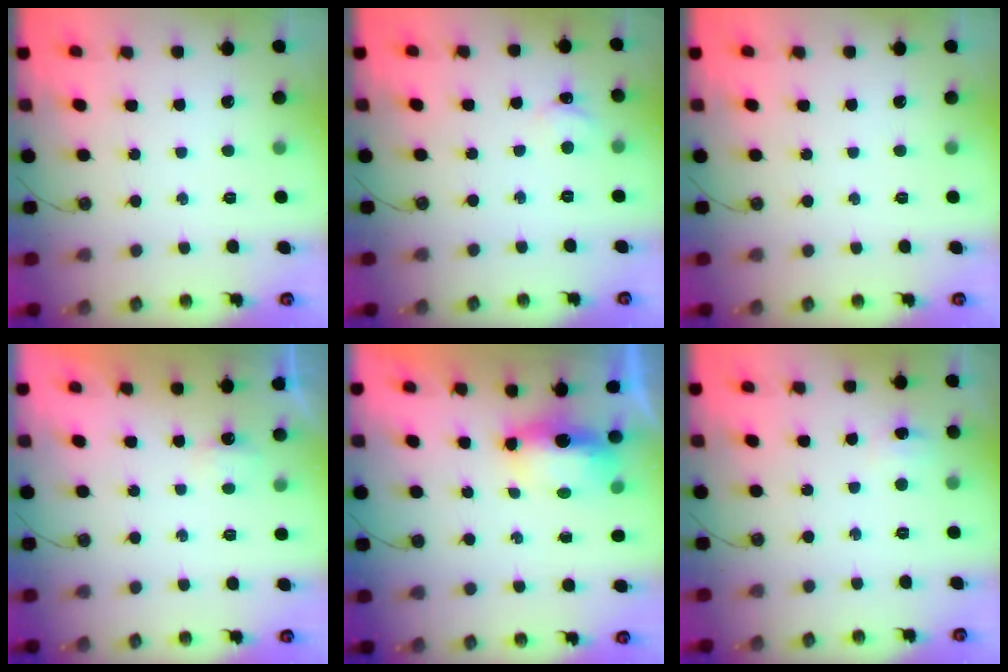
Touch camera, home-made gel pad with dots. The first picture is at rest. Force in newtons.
{"total": 2.4, "press": 2.4, "slide": 0.3}
{"total": 0.0}
{"total": 2.6, "press": 2.6, "slide": 0.4}
{"total": 14.7, "press": 7.8, "slide": 12.5}
{"total": 3.9, "press": 3.9, "slide": 0.5}